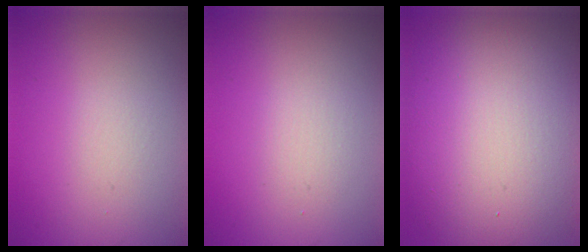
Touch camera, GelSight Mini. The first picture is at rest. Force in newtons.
{"total": 1.4, "press": 1.4, "slide": 0.1}
{"total": 15.4, "press": 15.4, "slide": 0.7}